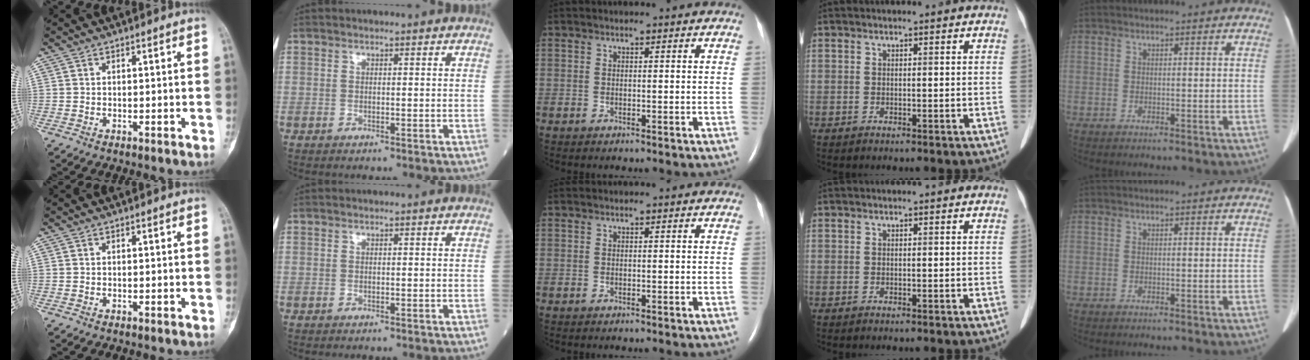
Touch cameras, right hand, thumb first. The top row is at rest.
{}